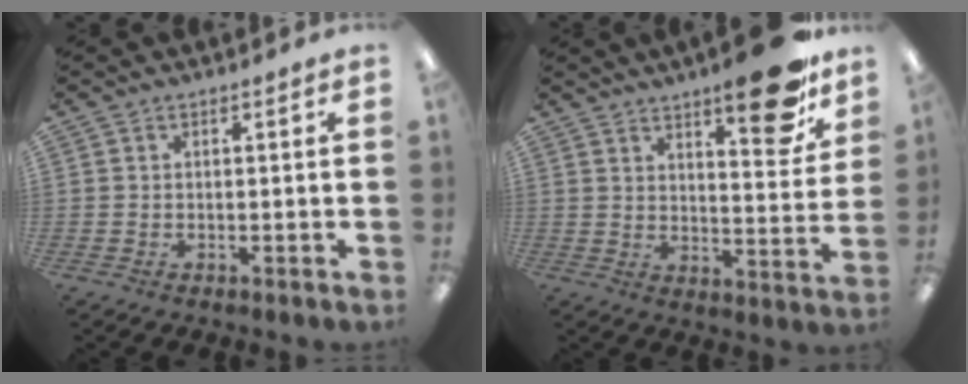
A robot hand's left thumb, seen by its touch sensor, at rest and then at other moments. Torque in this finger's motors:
{"motor_torque": [2.23, 1.31, 1.58, -1.18, 0.09]}